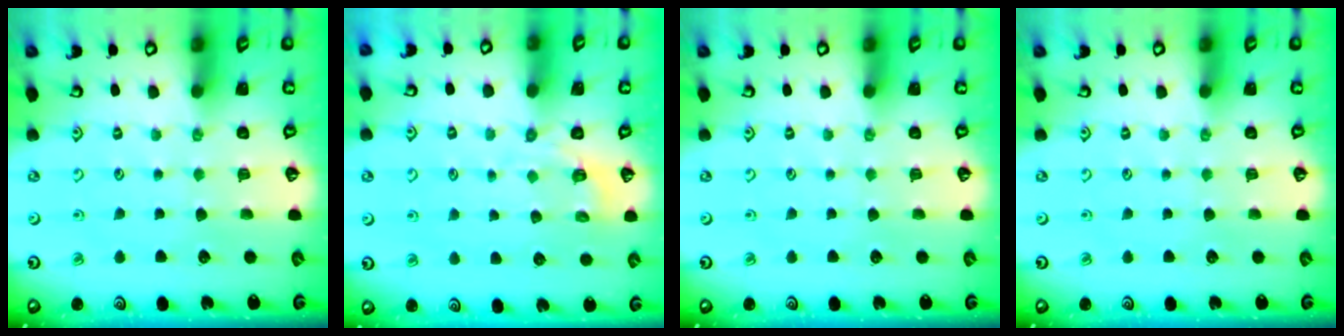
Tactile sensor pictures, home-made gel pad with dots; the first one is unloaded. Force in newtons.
{"total": 3.1, "press": 2.1, "slide": 2.3}
{"total": 0.0}
{"total": 0.0}